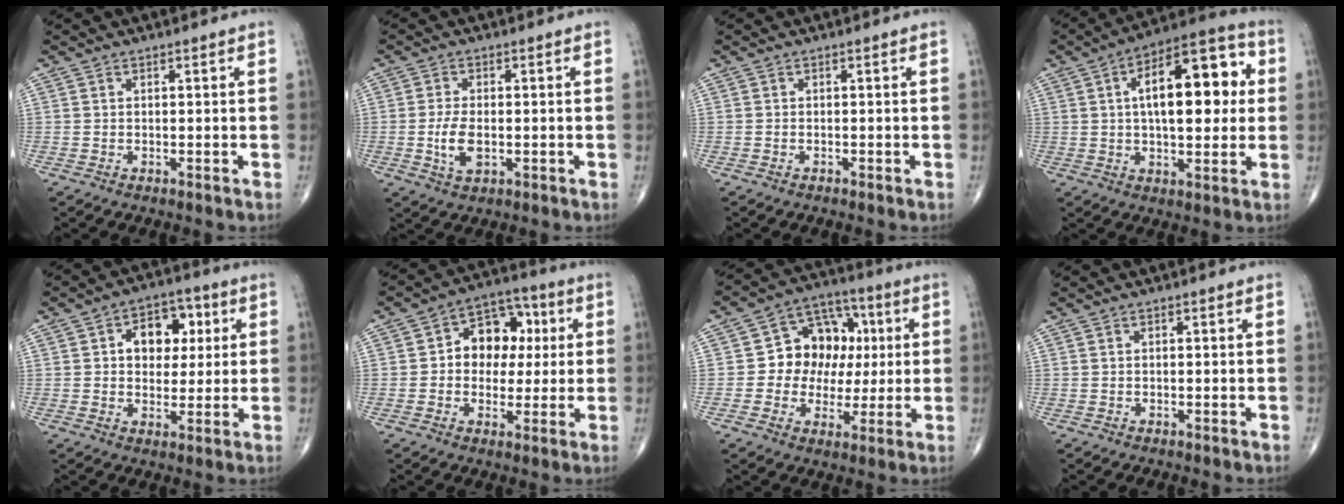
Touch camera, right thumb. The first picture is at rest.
{"total": 5.1, "force": [-0.8, 2.7, 4.3], "torque": [-0.086, -0.005, -0.013]}
{"total": 0.0}
{"total": 18.8, "force": [3.2, 8.4, 16.5], "torque": [-0.218, 0.022, 0.041]}
{"total": 10.2, "force": [2.4, 7.1, 6.9], "torque": [-0.057, 0.008, 0.034]}
{"total": 11.7, "force": [1.7, 8.6, 7.7], "torque": [-0.062, 0.020, 0.018]}
{"total": 13.2, "force": [1.3, 10.7, 7.7], "torque": [-0.064, 0.021, 0.018]}
{"total": 0.0}